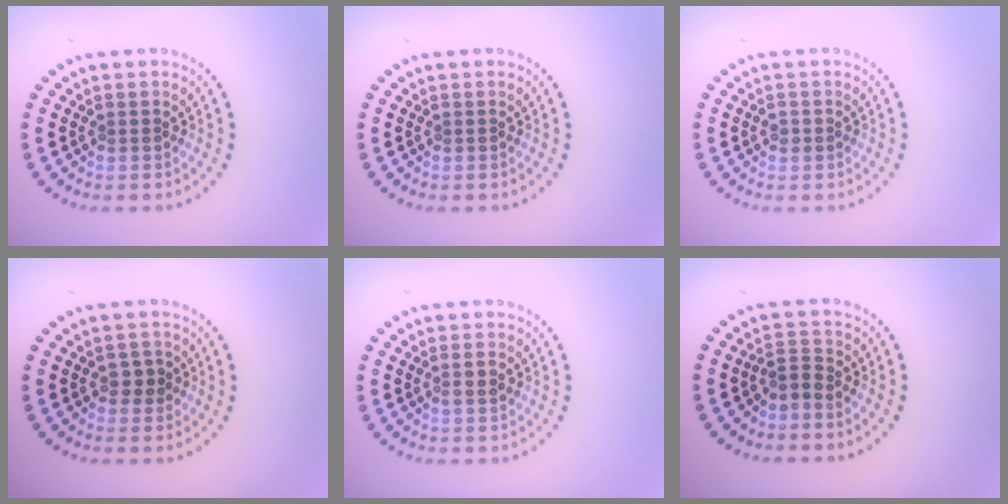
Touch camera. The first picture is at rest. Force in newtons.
{"total": 0.0}
{"total": 0.9, "press": 0.9, "slide": 0.1}
{"total": 1.5, "press": 1.4, "slide": 0.4}
{"total": 1.2, "press": 1.1, "slide": 0.5}
{"total": 1.8, "press": 1.4, "slide": 1.2}